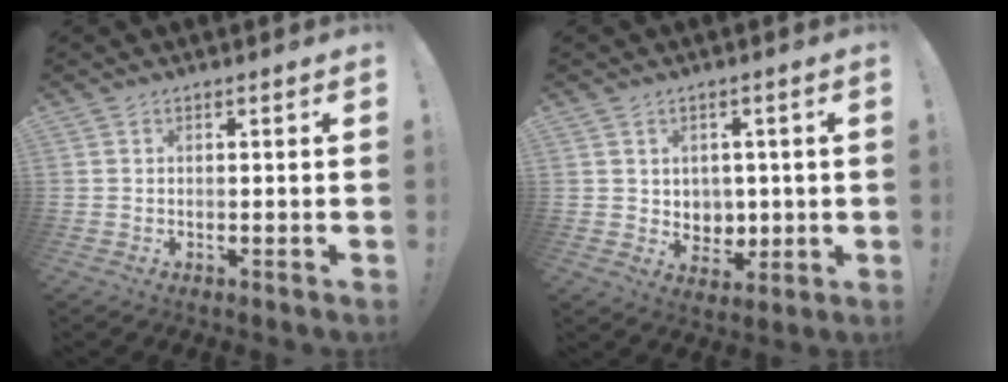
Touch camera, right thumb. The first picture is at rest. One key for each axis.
{"total": 5.8, "fx": 2.5, "fy": 5.1, "fz": 1.1, "tx": -0.011, "ty": -0.026, "tz": 0.054}